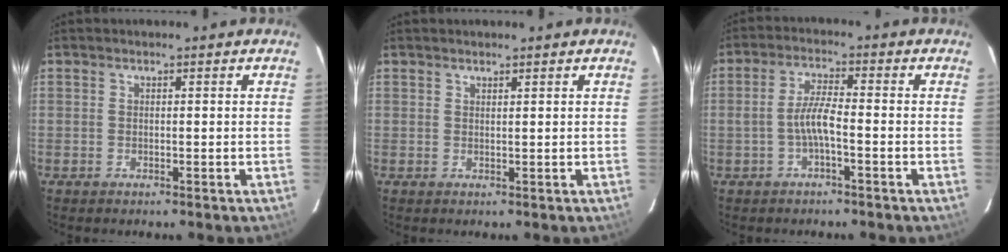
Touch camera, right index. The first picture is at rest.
{"total": 0.9, "force": [0.9, 0.0, 0.3], "torque": [-0.008, -0.002, 0.013]}
{"total": 4.5, "force": [-1.6, 0.6, 4.2], "torque": [-0.086, 0.008, -0.031]}